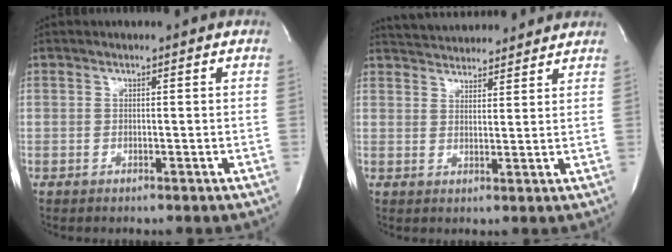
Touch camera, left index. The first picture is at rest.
{"total": 12.0, "force": [11.3, 2.4, 3.0], "torque": [-0.043, 0.026, 0.152]}